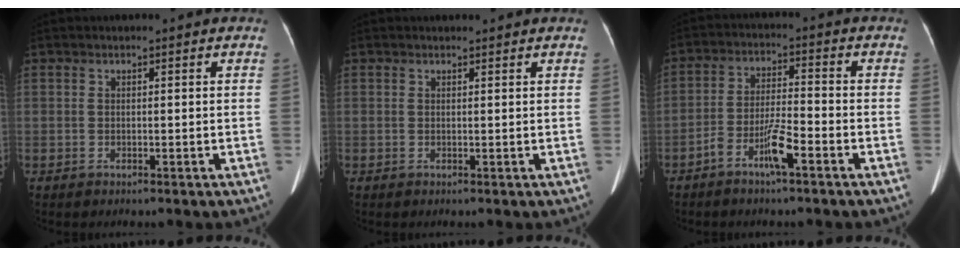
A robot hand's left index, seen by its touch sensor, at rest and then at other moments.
{"total": 0.7, "force": [0.7, 0.2, 0.0], "torque": [-0.011, 0.005, 0.011]}
{"total": 6.0, "force": [-3.7, 0.6, 4.7], "torque": [-0.098, 0.005, -0.069]}